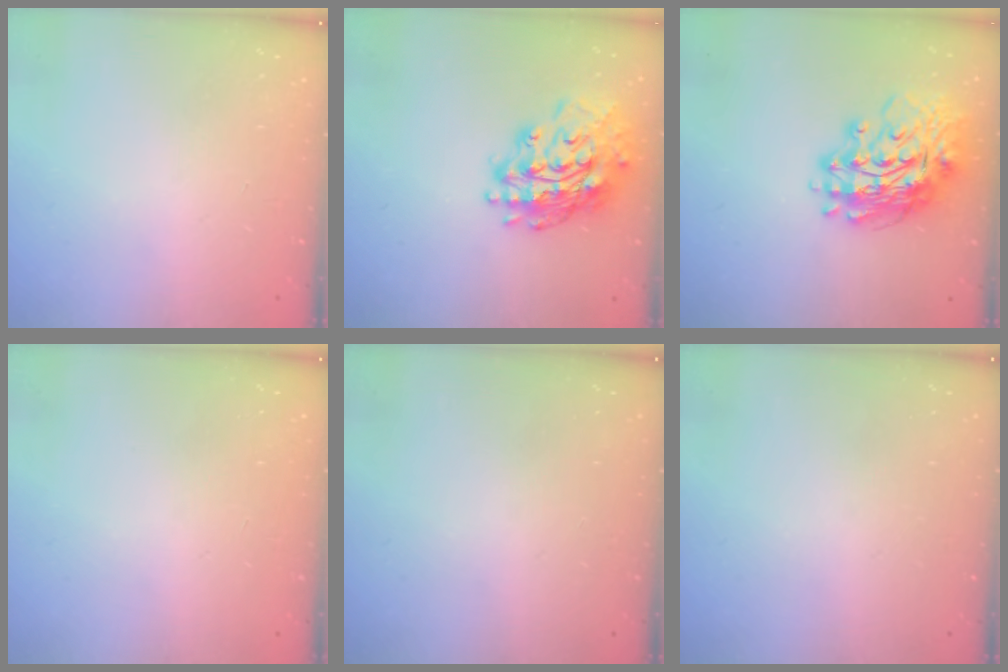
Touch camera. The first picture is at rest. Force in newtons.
{"total": 20.0, "press": 19.9, "slide": 2.0}
{"total": 17.0, "press": 16.8, "slide": 2.5}
{"total": 0.0}
{"total": 0.0}
{"total": 0.0}